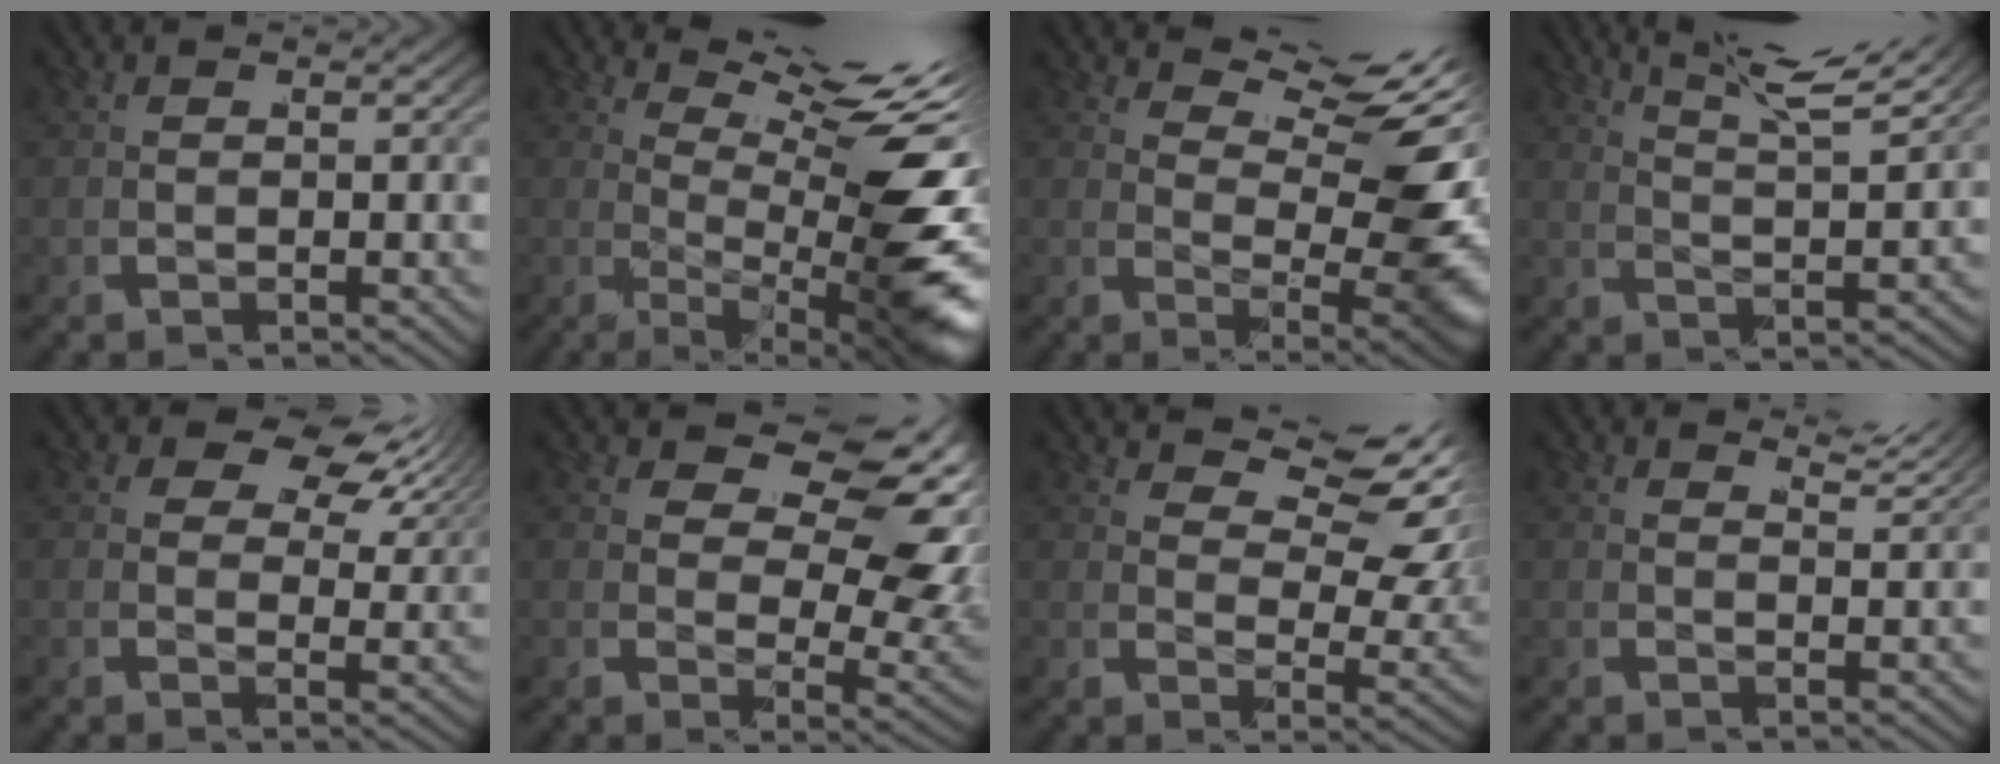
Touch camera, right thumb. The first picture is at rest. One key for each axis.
{"total": 14.1, "fx": 1.9, "fy": 5.3, "fz": 13.0, "tx": -0.182, "ty": -0.019, "tz": 0.040}
{"total": 10.0, "fx": 3.0, "fy": 4.1, "fz": 8.6, "tx": -0.115, "ty": -0.013, "tz": 0.059}
{"total": 6.9, "fx": 5.7, "fy": 1.5, "fz": 3.7, "tx": -0.056, "ty": 0.015, "tz": 0.085}
{"total": 5.9, "fx": 3.4, "fy": 3.2, "fz": 3.6, "tx": -0.044, "ty": 0.006, "tz": 0.044}
{"total": 9.6, "fx": 3.2, "fy": 5.3, "fz": 7.4, "tx": -0.097, "ty": -0.017, "tz": 0.055}
{"total": 8.0, "fx": 5.2, "fy": 3.5, "fz": 5.1, "tx": -0.060, "ty": 0.015, "tz": 0.070}
{"total": 3.2, "fx": 3.0, "fy": 0.4, "fz": 1.2, "tx": -0.012, "ty": 0.003, "tz": 0.042}